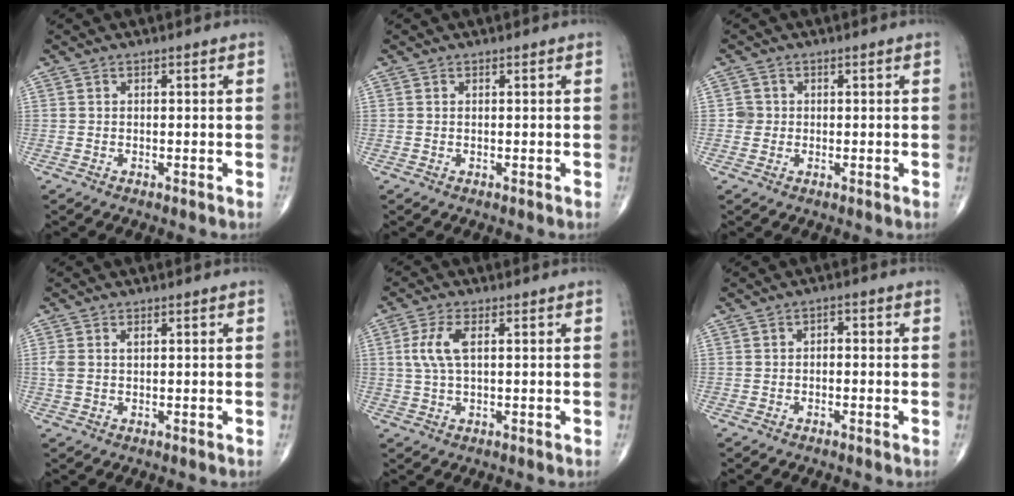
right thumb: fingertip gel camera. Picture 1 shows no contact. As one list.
[{"total": 0.0}, {"total": 1.8, "force": [0.0, 1.8, 0.2], "torque": [0.009, 0.005, -0.003]}, {"total": 2.7, "force": [0.6, 1.5, 2.1], "torque": [-0.066, 0.011, 0.017]}, {"total": 5.5, "force": [1.2, 2.2, 4.9], "torque": [-0.119, 0.006, 0.023]}, {"total": 1.4, "force": [-0.2, 1.0, 1.0], "torque": [-0.006, 0.009, -0.009]}]